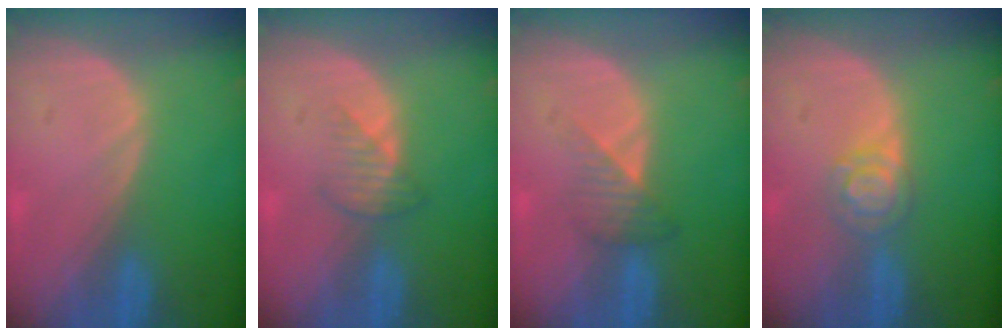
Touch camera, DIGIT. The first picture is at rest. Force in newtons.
{"total": 2.5, "press": 2.5, "slide": 0.3}
{"total": 3.3, "press": 3.1, "slide": 1.1}
{"total": 3.8, "press": 3.7, "slide": 0.9}